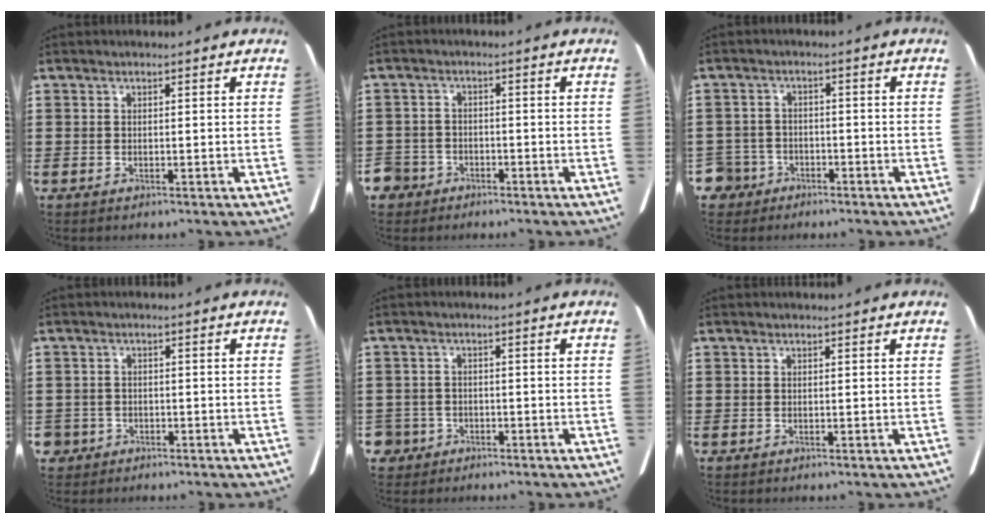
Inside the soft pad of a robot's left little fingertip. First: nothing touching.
{"total": 2.8, "force": [-2.2, 1.6, 0.5], "torque": [-0.021, -0.003, -0.050]}
{"total": 3.2, "force": [-2.4, 2.1, 0.7], "torque": [-0.041, -0.006, -0.056]}
{"total": 1.5, "force": [-1.1, 1.0, 0.2], "torque": [-0.015, -0.001, -0.029]}
{"total": 2.2, "force": [-1.6, 1.5, 0.5], "torque": [-0.022, -0.002, -0.038]}
{"total": 0.0}